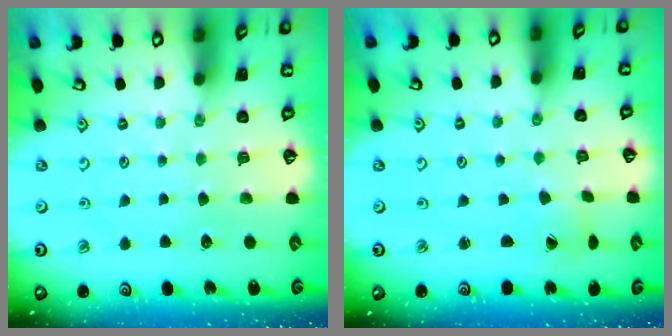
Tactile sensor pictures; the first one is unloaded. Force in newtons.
{"total": 0.8, "press": 0.8, "slide": 0.0}